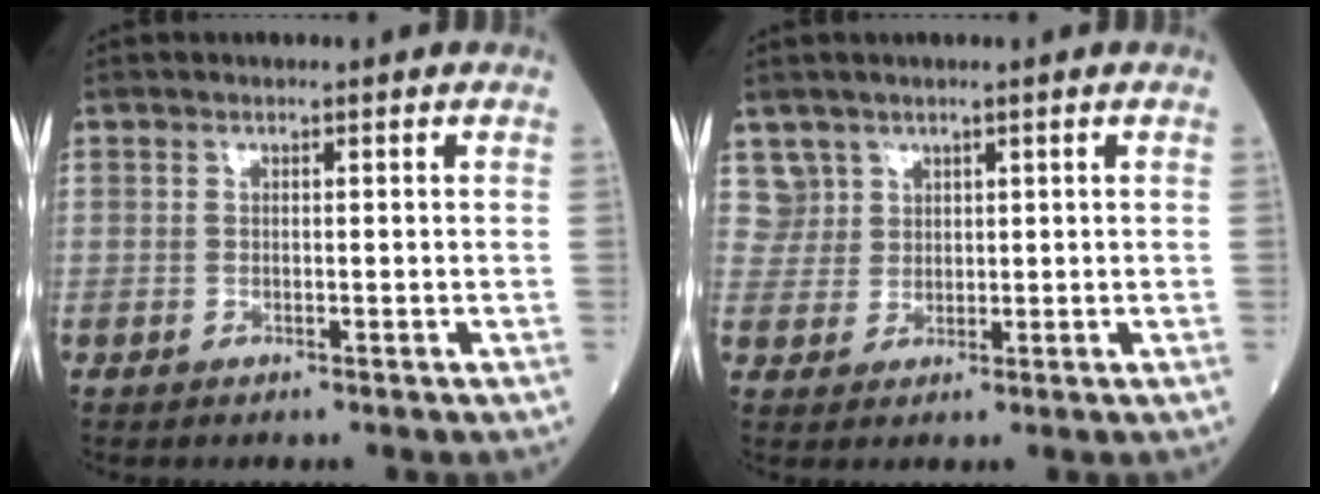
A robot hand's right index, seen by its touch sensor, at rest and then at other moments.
{"total": 3.0, "force": [2.0, 2.1, -0.7], "torque": [0.024, 0.008, 0.037]}